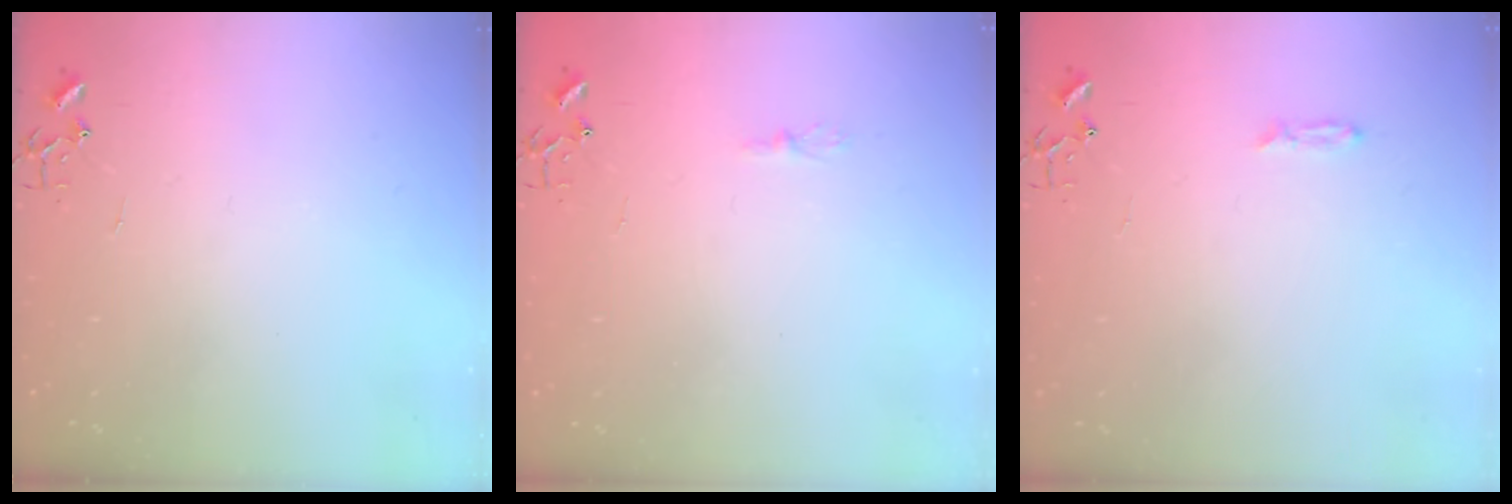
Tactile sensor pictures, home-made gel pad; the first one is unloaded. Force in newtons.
{"total": 4.1, "press": 4.1, "slide": 0.5}
{"total": 3.7, "press": 3.6, "slide": 0.4}